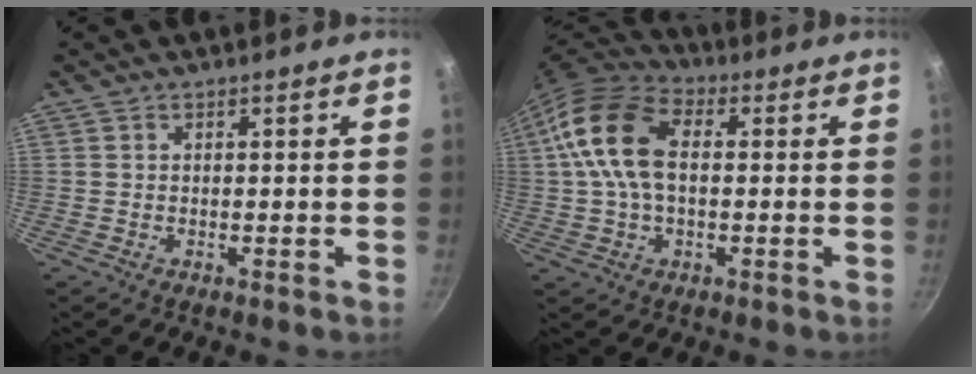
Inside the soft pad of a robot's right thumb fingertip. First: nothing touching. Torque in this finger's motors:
{"motor_torque": [-0.35, 1.64, 1.92, -0.06, 0.66]}